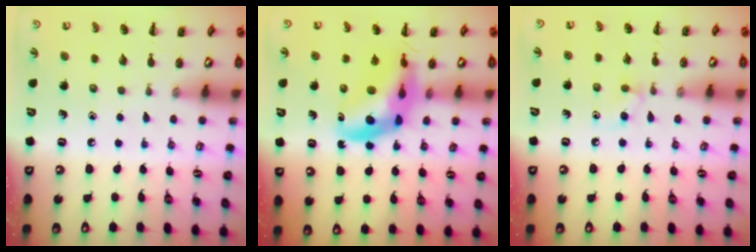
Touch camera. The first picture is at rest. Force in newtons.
{"total": 12.5, "press": 12.1, "slide": 3.4}
{"total": 4.2, "press": 4.0, "slide": 1.5}